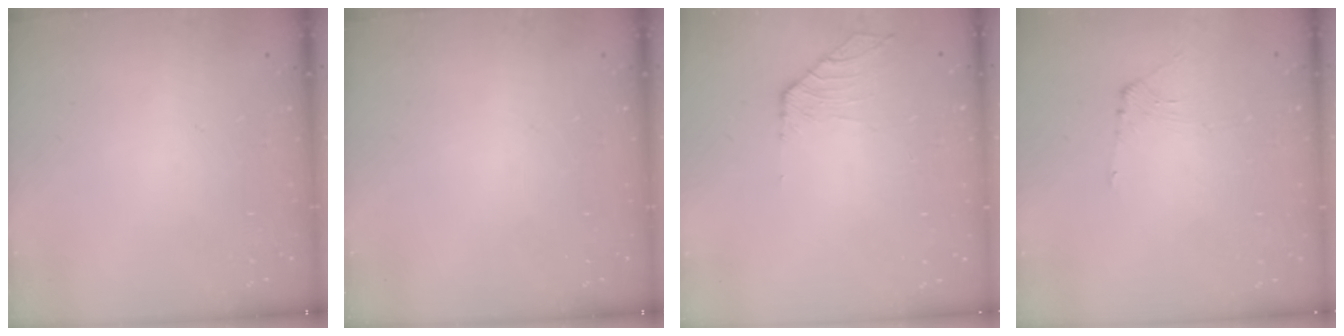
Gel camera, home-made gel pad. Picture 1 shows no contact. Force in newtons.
{"total": 0.0}
{"total": 4.1, "press": 4.0, "slide": 1.0}
{"total": 1.8, "press": 1.8, "slide": 0.4}